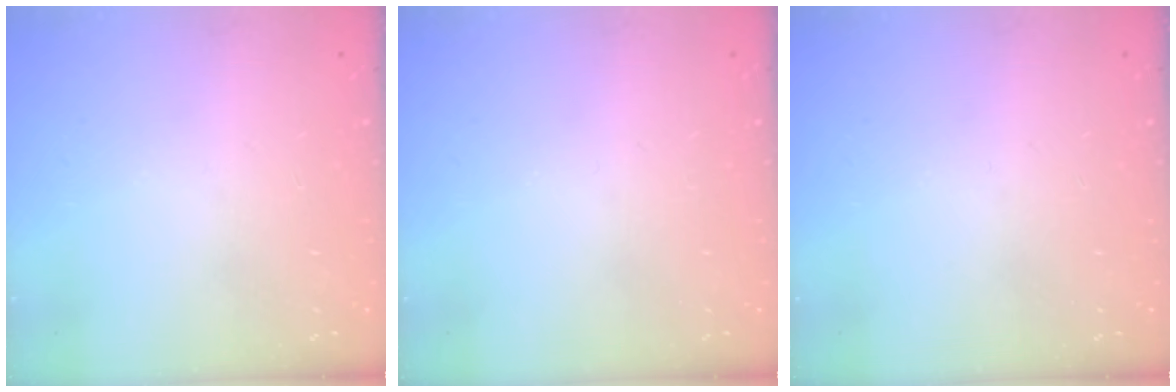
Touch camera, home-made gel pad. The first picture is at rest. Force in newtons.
{"total": 0.0}
{"total": 0.0}